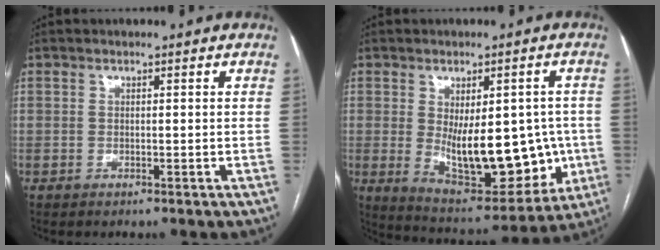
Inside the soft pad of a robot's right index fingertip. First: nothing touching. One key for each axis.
{"total": 16.8, "fx": -1.6, "fy": 7.4, "fz": 15.0, "tx": -0.219, "ty": -0.009, "tz": 0.003}